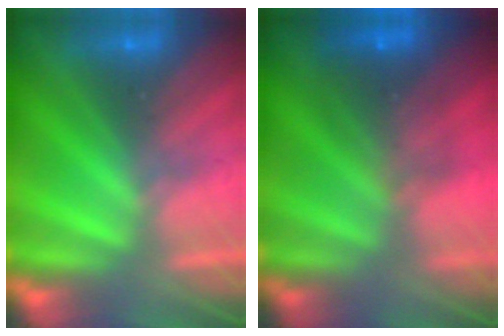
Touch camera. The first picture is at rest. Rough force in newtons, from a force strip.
{"total": 7.4}